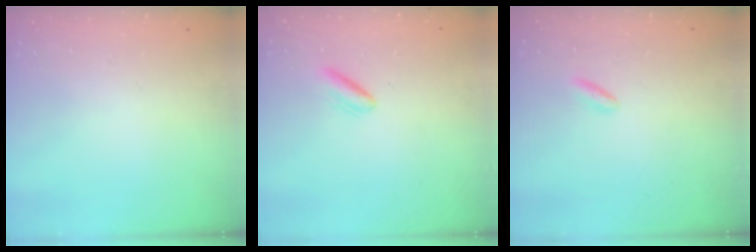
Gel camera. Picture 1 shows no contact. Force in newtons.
{"total": 2.5, "press": 2.4, "slide": 0.9}
{"total": 2.0, "press": 1.9, "slide": 0.6}